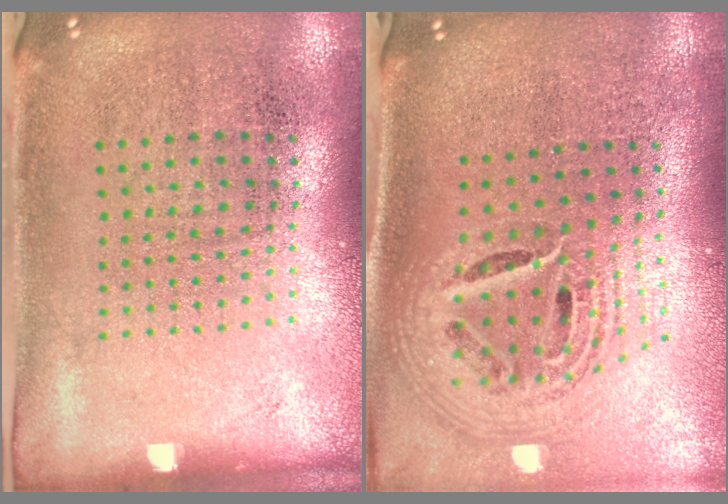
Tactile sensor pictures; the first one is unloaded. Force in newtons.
{"total": 2.2, "press": 1.6, "slide": 1.6}